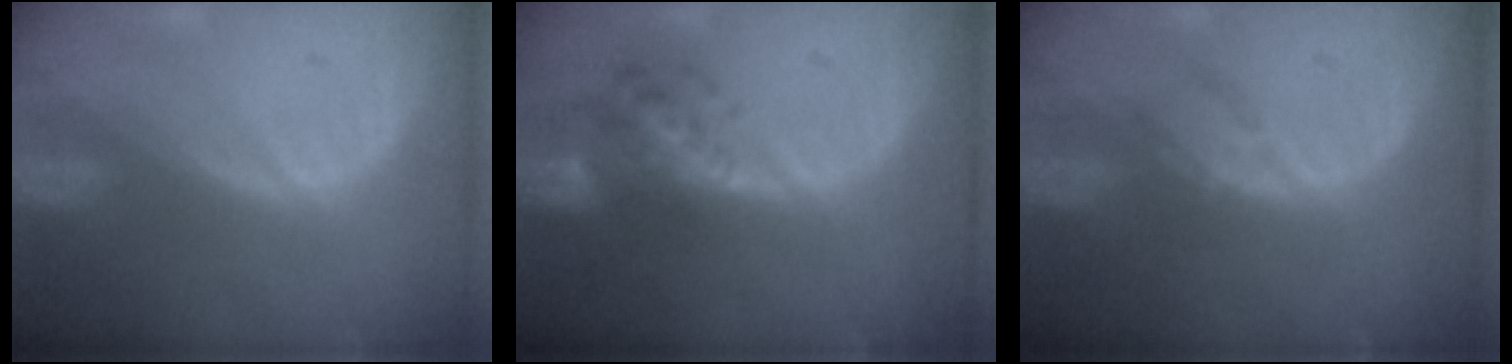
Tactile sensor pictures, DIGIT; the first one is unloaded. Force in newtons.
{"total": 6.1, "press": 5.9, "slide": 1.7}
{"total": 1.9, "press": 1.9, "slide": 0.1}